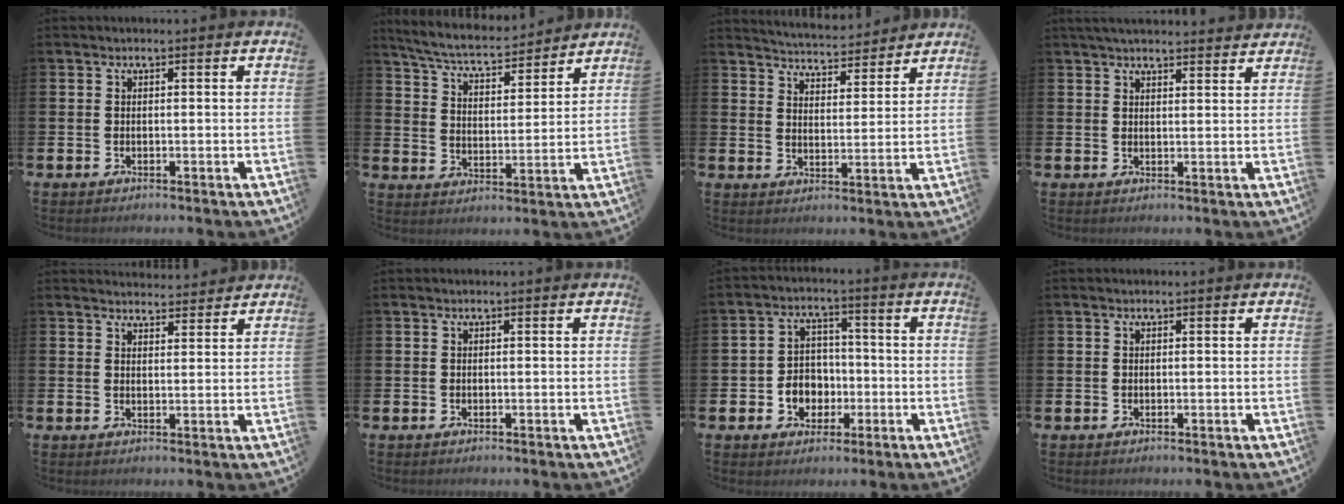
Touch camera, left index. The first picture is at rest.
{"total": 6.5, "force": [6.1, 1.1, 2.0], "torque": [-0.063, -0.039, 0.105]}
{"total": 4.9, "force": [4.9, 0.6, 0.1], "torque": [-0.011, -0.036, 0.085]}
{"total": 3.7, "force": [3.6, 0.4, 0.8], "torque": [-0.018, -0.014, 0.066]}
{"total": 3.3, "force": [3.2, 0.6, -0.1], "torque": [0.002, -0.019, 0.058]}
{"total": 0.0}
{"total": 4.6, "force": [-0.9, 4.3, 1.4], "torque": [-0.027, 0.002, -0.023]}
{"total": 0.0}